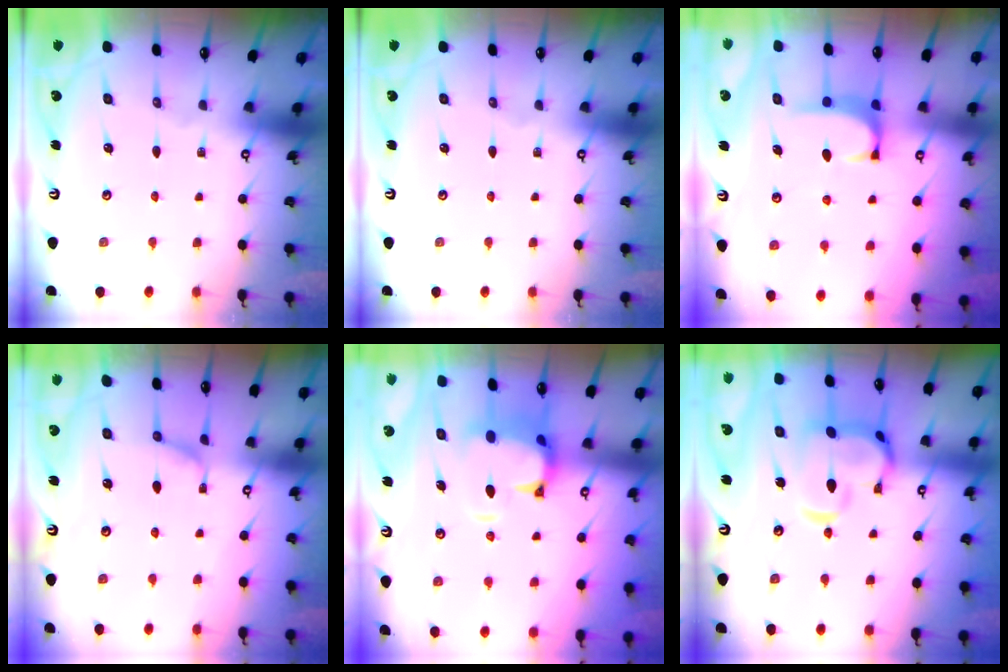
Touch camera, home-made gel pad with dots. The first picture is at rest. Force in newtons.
{"total": 0.0}
{"total": 1.1, "press": 0.8, "slide": 0.8}
{"total": 1.5, "press": 1.1, "slide": 1.0}
{"total": 4.6, "press": 4.4, "slide": 1.6}
{"total": 9.0, "press": 8.9, "slide": 1.5}